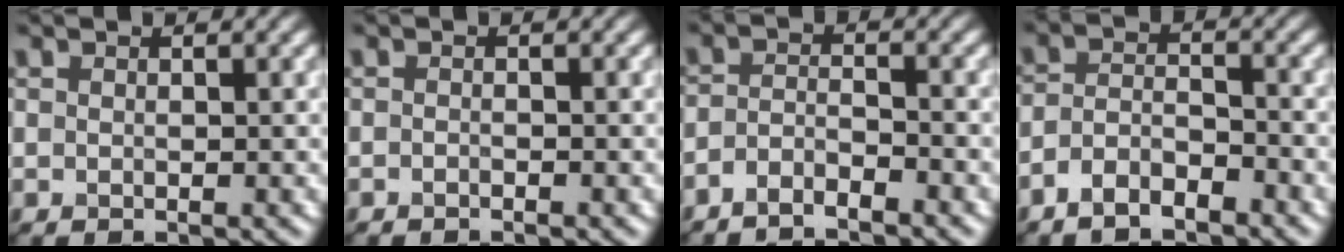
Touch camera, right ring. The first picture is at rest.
{"total": 0.5, "force": [-0.5, 0.1, 0.2], "torque": [-0.001, 0.000, -0.009]}
{"total": 2.4, "force": [-2.1, 0.4, 1.0], "torque": [-0.019, -0.002, -0.046]}
{"total": 3.3, "force": [-2.5, 1.1, 1.8], "torque": [-0.036, 0.005, -0.055]}